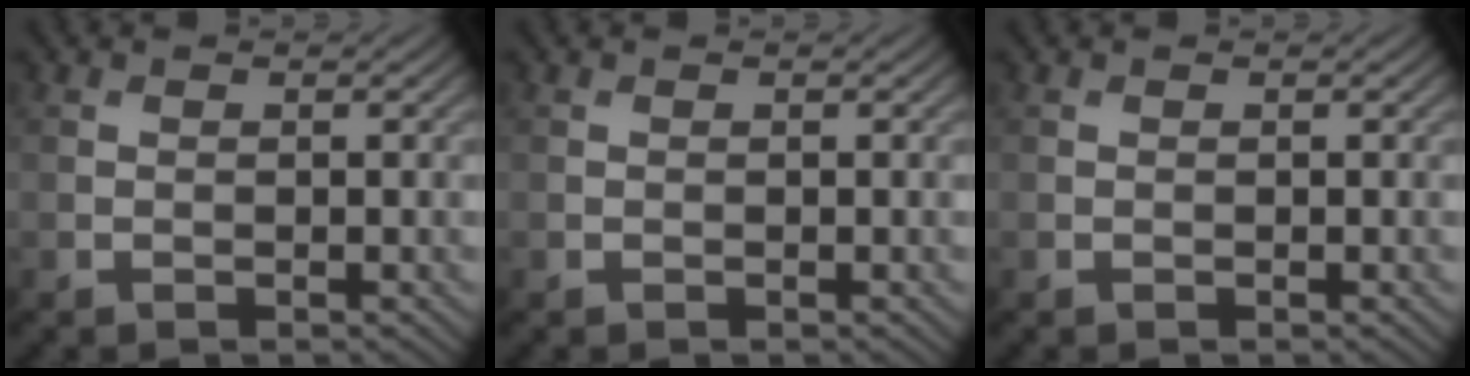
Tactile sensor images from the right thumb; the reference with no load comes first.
{"total": 0.0}
{"total": 0.0}